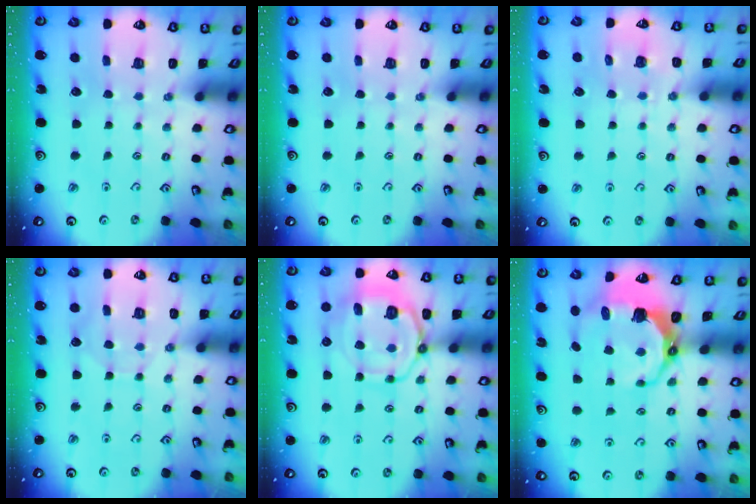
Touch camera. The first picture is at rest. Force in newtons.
{"total": 0.0}
{"total": 4.8, "press": 4.8, "slide": 0.7}
{"total": 5.2, "press": 5.1, "slide": 0.6}
{"total": 12.7, "press": 12.6, "slide": 1.4}
{"total": 8.9, "press": 7.4, "slide": 4.8}